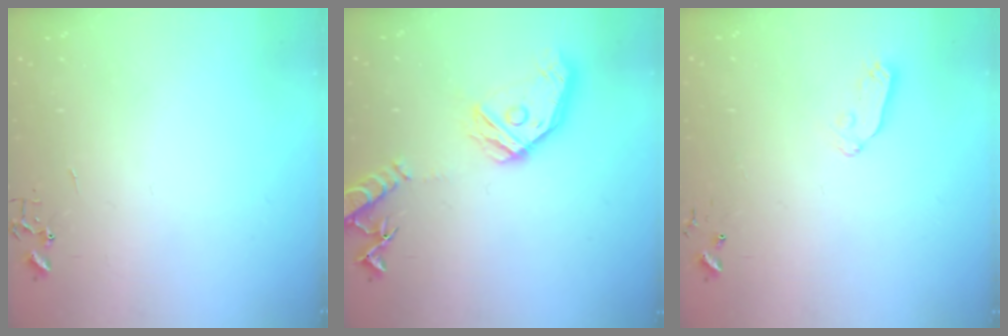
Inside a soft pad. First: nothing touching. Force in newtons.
{"total": 17.1, "press": 16.9, "slide": 2.2}
{"total": 6.0, "press": 6.0, "slide": 0.5}